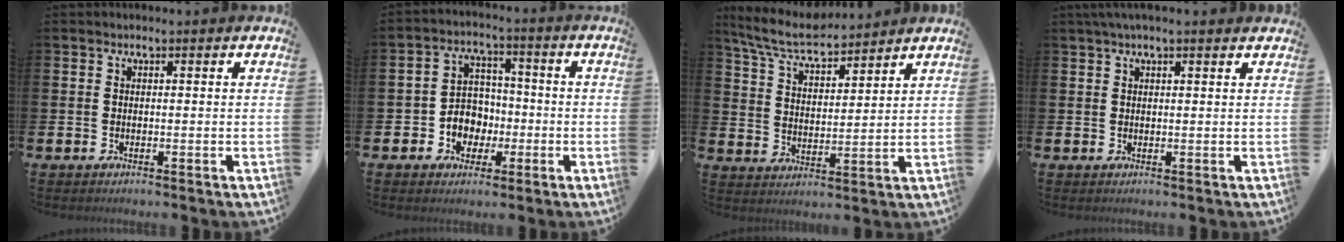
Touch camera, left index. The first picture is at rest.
{"total": 5.1, "force": [-1.1, 4.7, 1.5], "torque": [-0.039, 0.007, -0.026]}
{"total": 7.1, "force": [6.6, 1.1, 2.3], "torque": [-0.072, -0.031, 0.118]}
{"total": 2.1, "force": [1.6, 0.1, 1.3], "torque": [-0.024, 0.003, 0.028]}